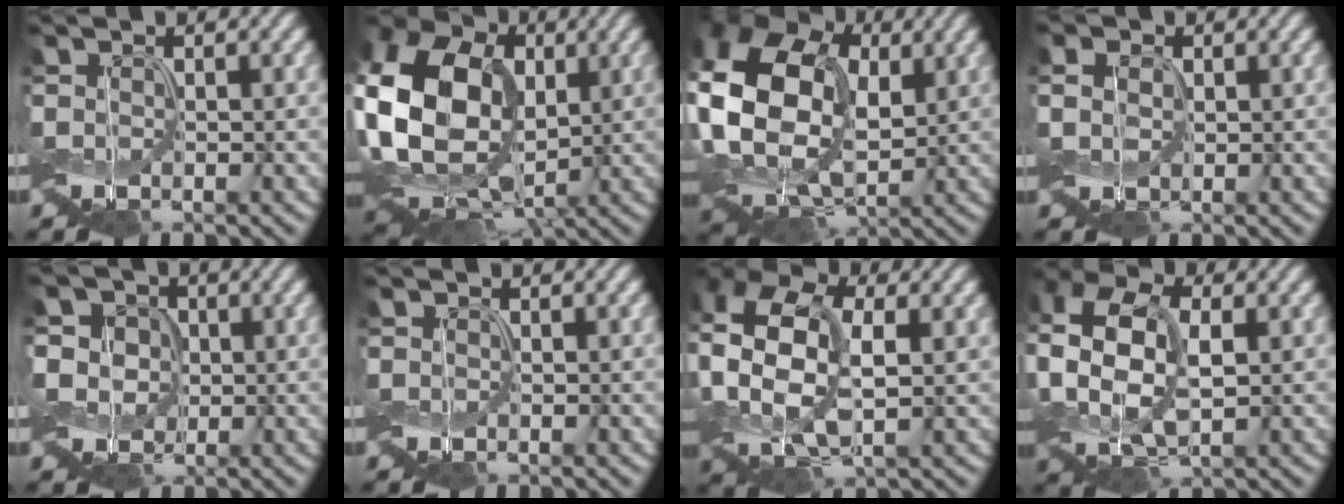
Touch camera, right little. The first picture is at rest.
{"total": 16.5, "force": [1.0, 12.2, 11.1], "torque": [-0.225, 0.012, 0.014]}
{"total": 14.3, "force": [1.7, 10.0, 10.1], "torque": [-0.203, 0.006, 0.035]}
{"total": 1.8, "force": [0.0, 1.4, 1.1], "torque": [-0.026, 0.002, -0.005]}
{"total": 5.6, "force": [0.7, 4.8, 2.7], "torque": [-0.055, 0.021, -0.013]}
{"total": 0.0}
{"total": 10.1, "force": [0.2, 6.3, 8.0], "torque": [-0.187, -0.006, 0.003]}
{"total": 9.3, "force": [-0.6, 6.1, 7.0], "torque": [-0.168, -0.007, -0.009]}